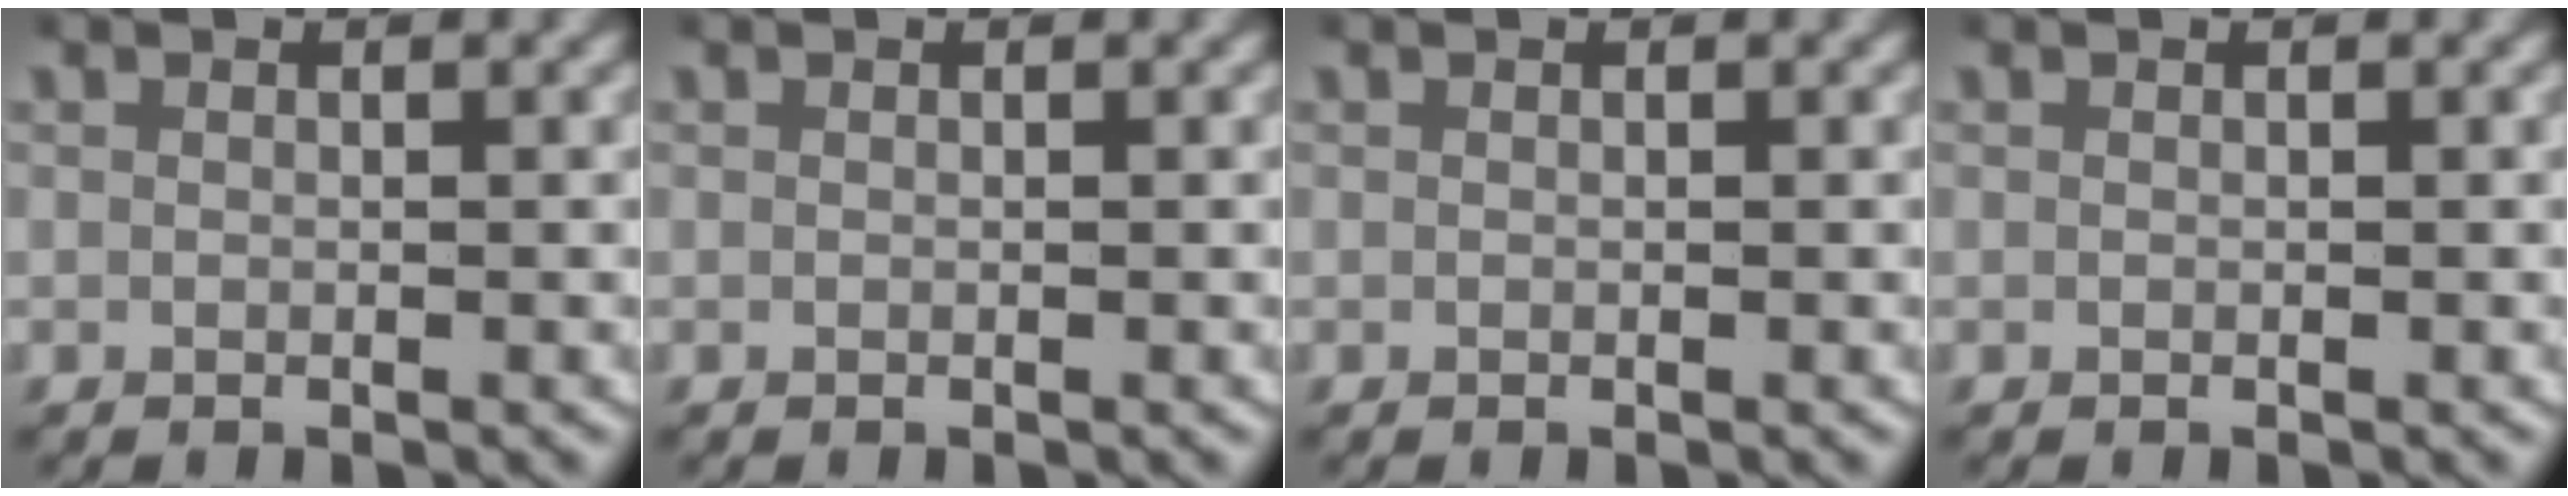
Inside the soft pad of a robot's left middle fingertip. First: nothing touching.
{"total": 0.0}
{"total": 0.0}
{"total": 0.0}